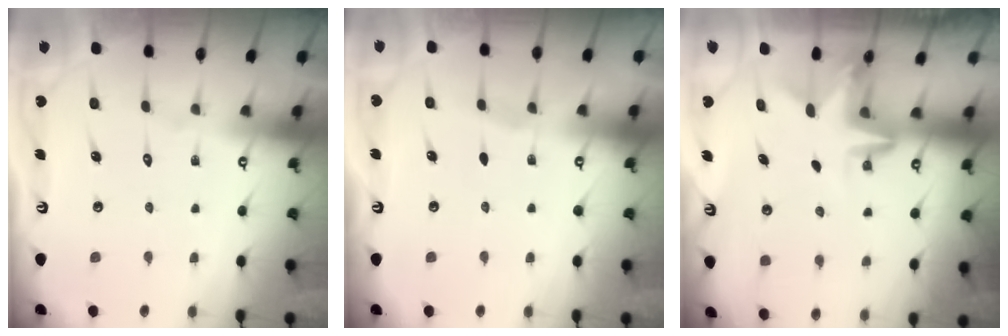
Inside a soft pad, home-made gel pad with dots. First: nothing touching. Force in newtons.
{"total": 1.4, "press": 1.3, "slide": 0.4}
{"total": 2.7, "press": 2.7, "slide": 0.2}